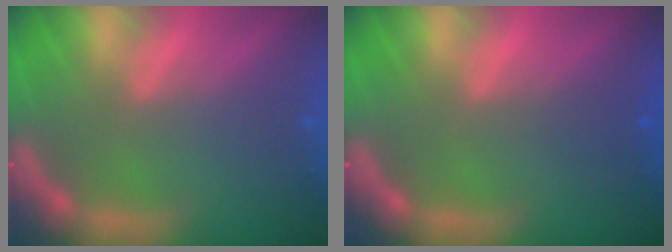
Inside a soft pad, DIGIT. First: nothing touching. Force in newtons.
{"total": 0.9}